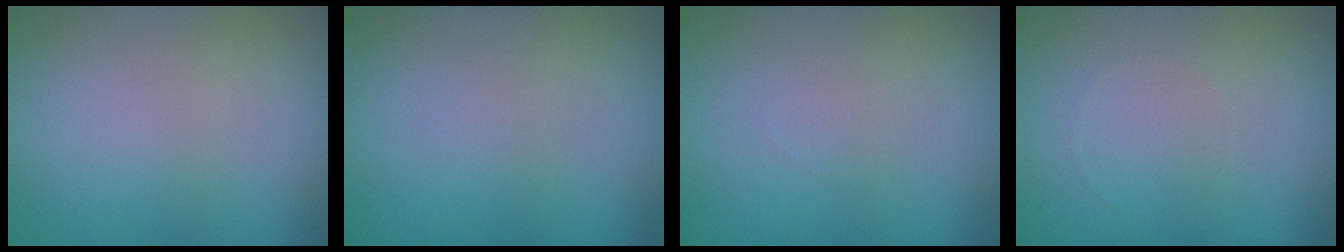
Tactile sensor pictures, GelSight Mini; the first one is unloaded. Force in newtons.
{"total": 0.0}
{"total": 0.0}
{"total": 0.0}